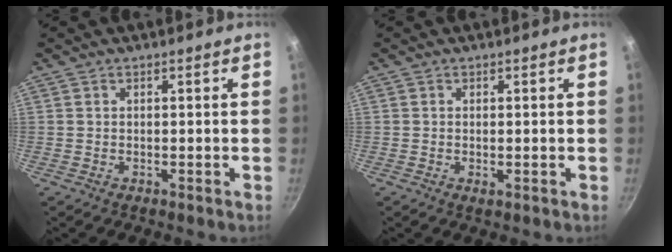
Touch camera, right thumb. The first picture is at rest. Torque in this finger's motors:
{"motor_torque": [-0.21, -0.02, -0.13, 0.34, 0.02]}